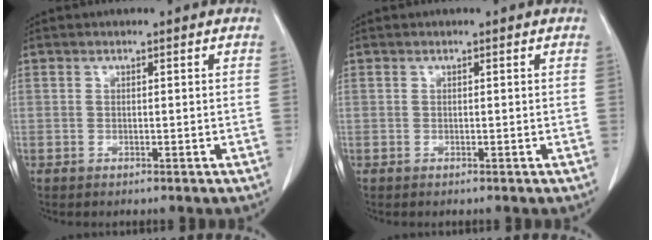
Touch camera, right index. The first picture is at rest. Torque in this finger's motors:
{"motor_torque": [-0.01, 0.00, 0.00, 0.00]}